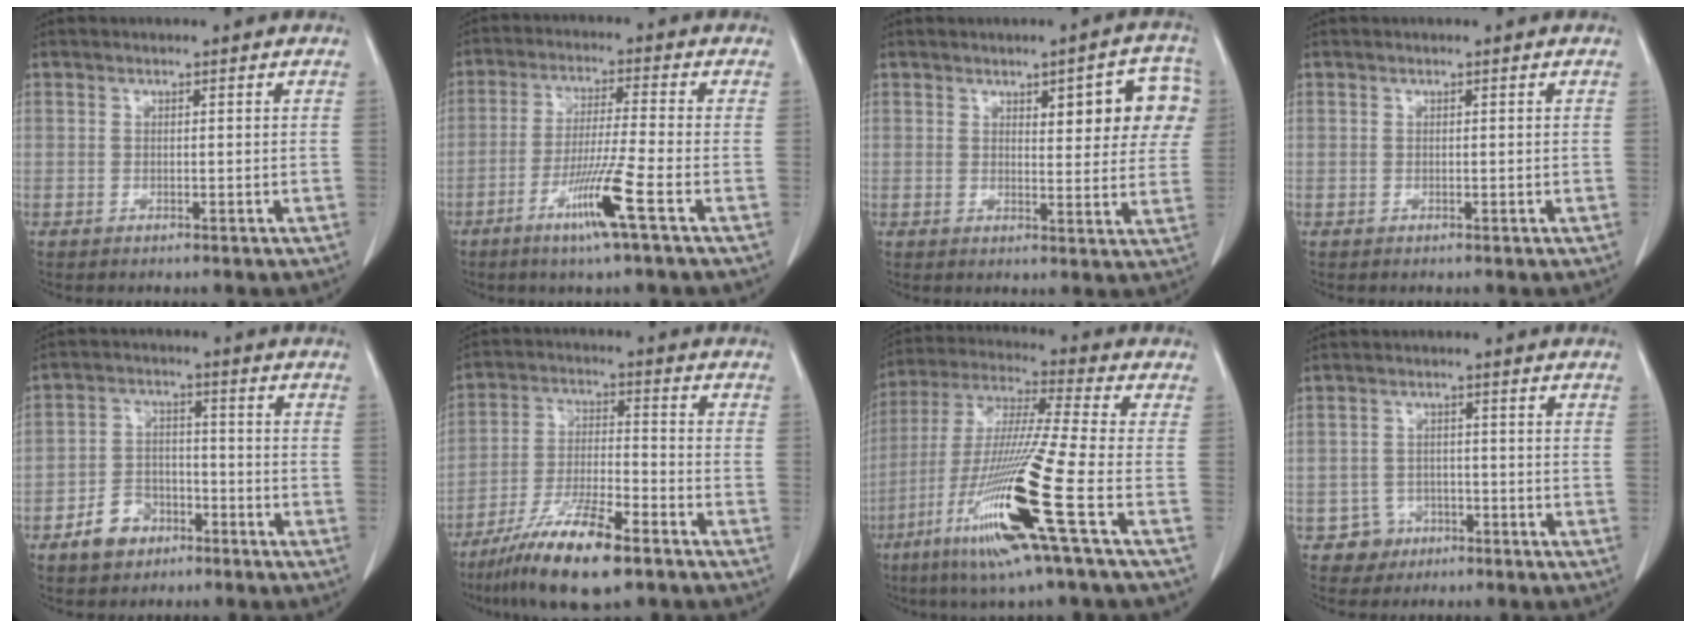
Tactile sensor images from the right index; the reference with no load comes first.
{"total": 8.8, "force": [-4.2, -1.1, 7.7], "torque": [-0.145, -0.018, -0.083]}
{"total": 12.2, "force": [4.0, 2.7, 11.2], "torque": [-0.126, 0.020, 0.042]}
{"total": 0.0}
{"total": 6.6, "force": [-4.0, 4.6, 2.5], "torque": [-0.054, 0.015, -0.064]}
{"total": 13.6, "force": [-9.1, 2.2, 9.9], "torque": [-0.189, -0.025, -0.162]}
{"total": 18.7, "force": [-7.5, -1.1, 17.1], "torque": [-0.367, -0.035, -0.150]}
{"total": 3.8, "force": [-2.0, 3.1, -0.3], "torque": [0.012, 0.016, -0.031]}